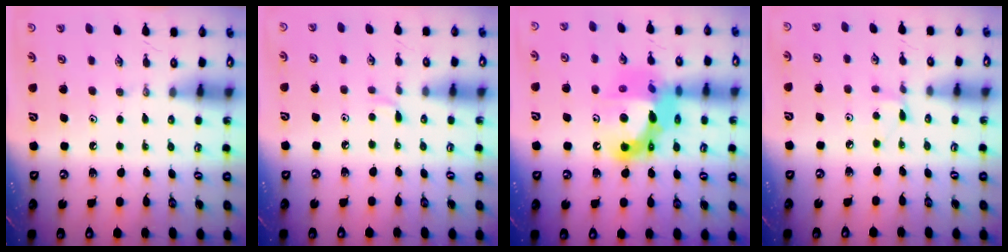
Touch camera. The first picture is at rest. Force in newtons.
{"total": 3.5, "press": 3.5, "slide": 0.4}
{"total": 18.0, "press": 17.9, "slide": 1.5}
{"total": 3.4, "press": 3.4, "slide": 0.4}